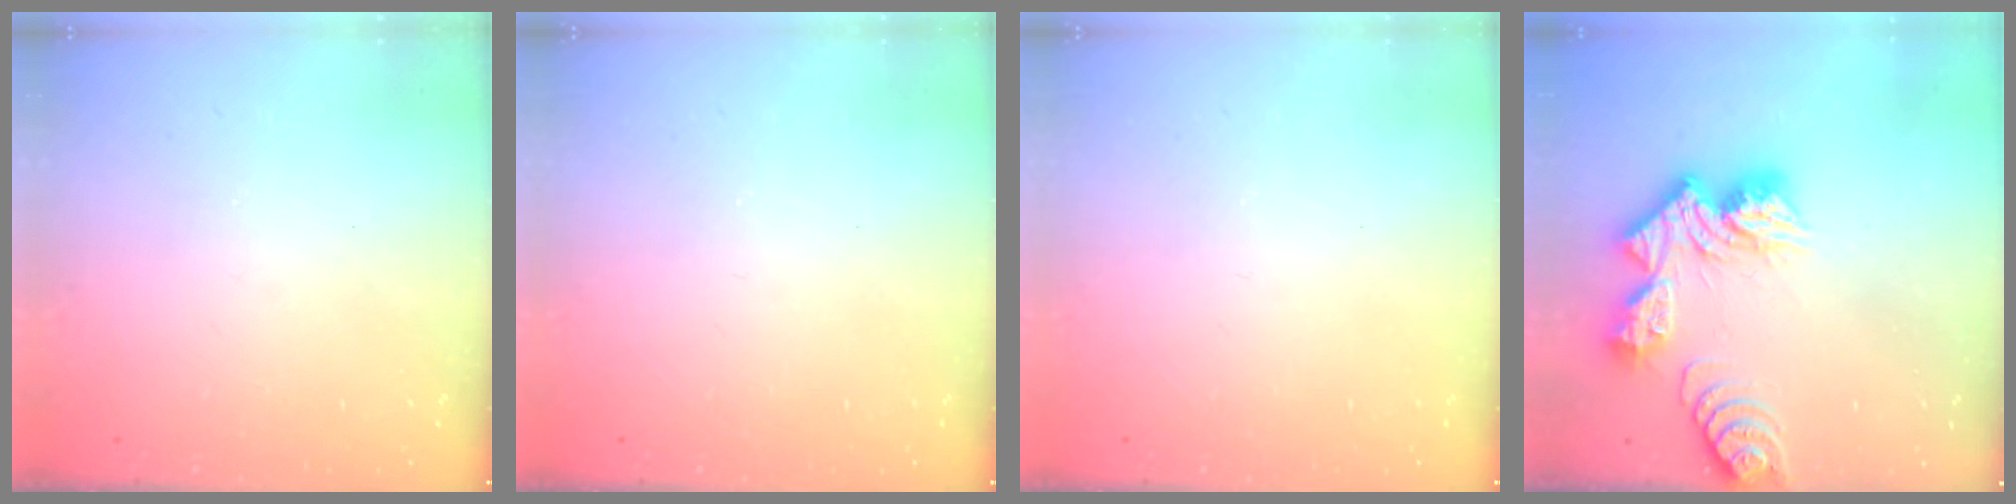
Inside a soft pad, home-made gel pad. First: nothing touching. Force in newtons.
{"total": 0.0}
{"total": 0.0}
{"total": 14.7, "press": 14.7, "slide": 1.3}